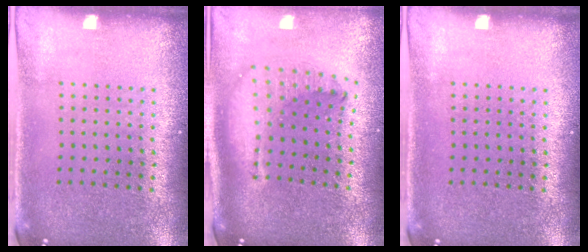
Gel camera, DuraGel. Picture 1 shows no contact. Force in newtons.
{"total": 2.2, "press": 1.7, "slide": 1.4}
{"total": 0.0}